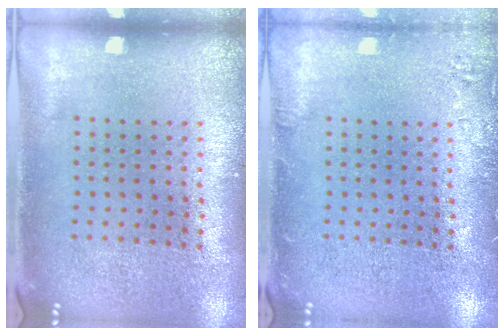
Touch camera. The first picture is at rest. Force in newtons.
{"total": 1.5, "press": 1.5, "slide": 0.2}